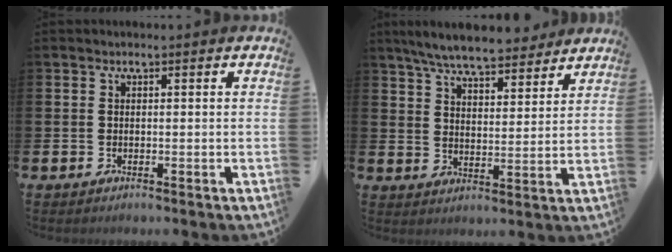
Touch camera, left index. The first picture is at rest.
{"total": 7.6, "force": [7.1, 1.4, 2.3], "torque": [-0.065, -0.033, 0.127]}